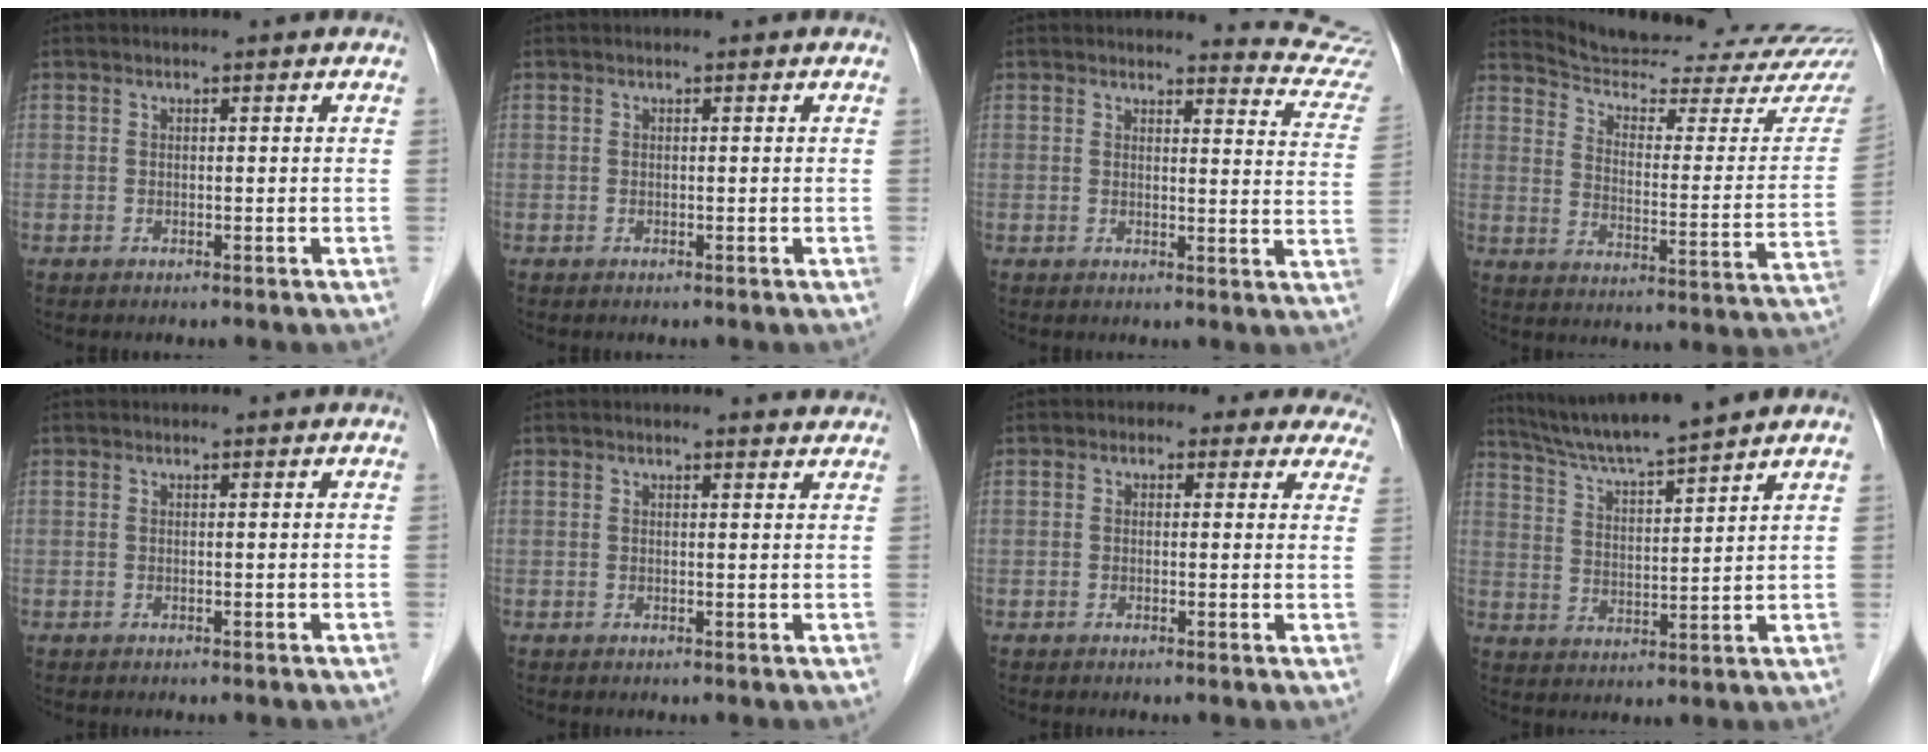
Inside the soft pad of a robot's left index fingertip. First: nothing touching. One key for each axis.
{"total": 0.0}
{"total": 9.1, "fx": 9.1, "fy": 0.0, "fz": -0.3, "tx": 0.020, "ty": -0.087, "tz": 0.070}
{"total": 22.4, "fx": 21.2, "fy": 1.6, "fz": 7.1, "tx": -0.103, "ty": -0.083, "tz": 0.274}
{"total": 0.0}
{"total": 2.6, "fx": 2.5, "fy": 0.2, "fz": 0.5, "tx": -0.011, "ty": -0.002, "tz": 0.019}
{"total": 7.3, "fx": 5.8, "fy": 4.0, "fz": 1.8, "tx": 0.006, "ty": 0.015, "tz": 0.043}
{"total": 10.7, "fx": 9.6, "fy": -1.1, "fz": 4.5, "tx": -0.084, "ty": 0.012, "tz": 0.170}